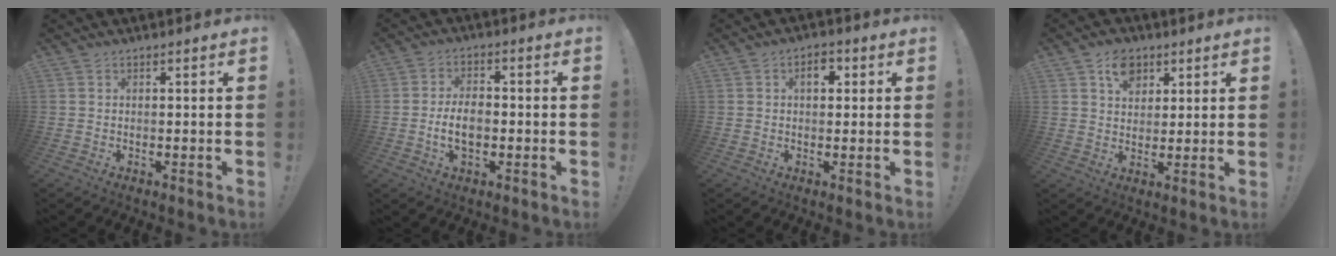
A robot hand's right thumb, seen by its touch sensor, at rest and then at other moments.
{"total": 7.3, "force": [-1.7, 4.2, 5.8], "torque": [-0.110, 0.007, -0.032]}
{"total": 4.5, "force": [1.2, 2.7, 3.5], "torque": [-0.040, 0.001, 0.013]}
{"total": 7.6, "force": [3.9, 5.9, 2.8], "torque": [-0.029, -0.014, 0.071]}